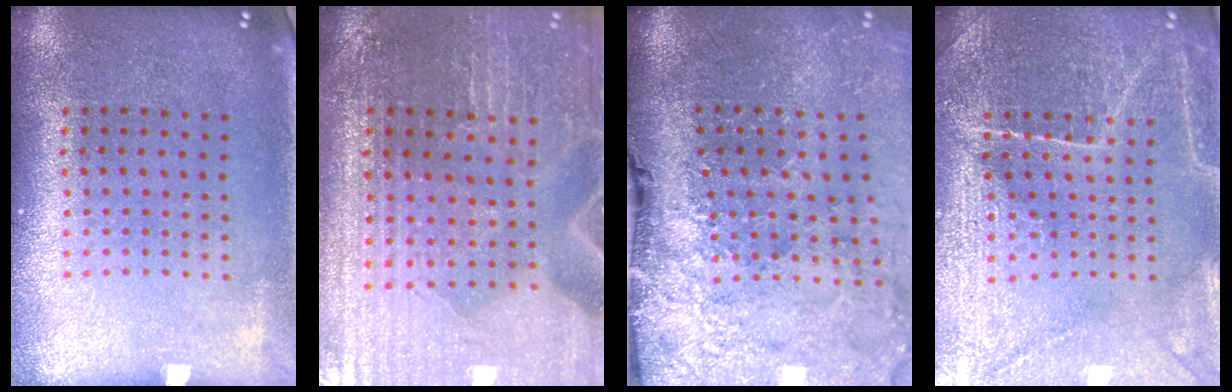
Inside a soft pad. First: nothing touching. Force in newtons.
{"total": 1.7, "press": 1.7, "slide": 0.2}
{"total": 4.7, "press": 3.6, "slide": 3.0}
{"total": 4.0, "press": 3.9, "slide": 1.1}